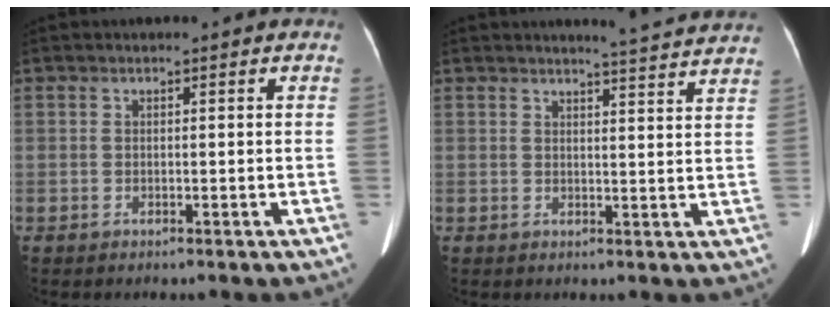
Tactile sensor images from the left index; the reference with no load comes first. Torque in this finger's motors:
{"motor_torque": [1.02, -1.12, 0.04, 0.03]}